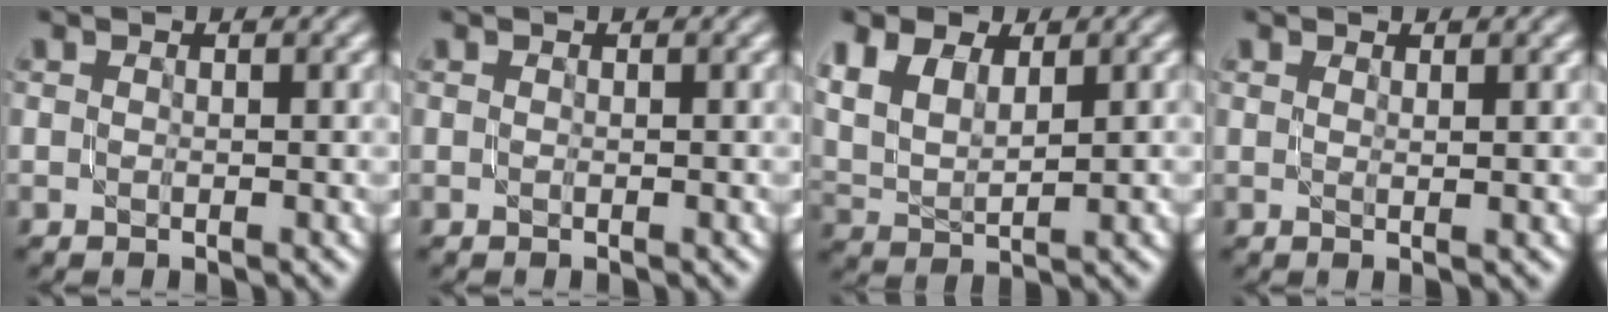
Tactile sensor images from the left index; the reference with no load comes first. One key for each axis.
{"total": 0.0}
{"total": 5.7, "fx": 2.6, "fy": 3.1, "fz": 3.9, "tx": -0.084, "ty": 0.011, "tz": 0.044}
{"total": 1.0, "fx": 0.5, "fy": 0.3, "fz": 0.7, "tx": -0.006, "ty": -0.001, "tz": 0.007}